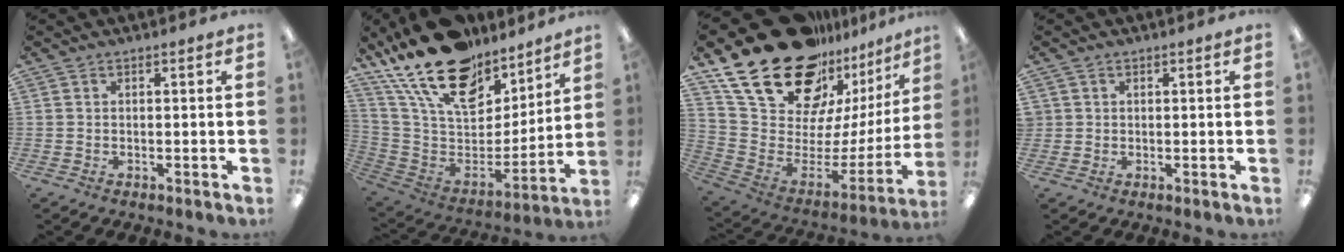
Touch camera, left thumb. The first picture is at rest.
{"total": 24.1, "force": [17.3, 11.5, 12.2], "torque": [-0.228, -0.116, 0.311]}
{"total": 30.4, "force": [19.4, 15.9, 17.3], "torque": [-0.291, -0.133, 0.372]}
{"total": 1.3, "force": [0.5, 1.2, -0.1], "torque": [0.001, 0.002, 0.008]}